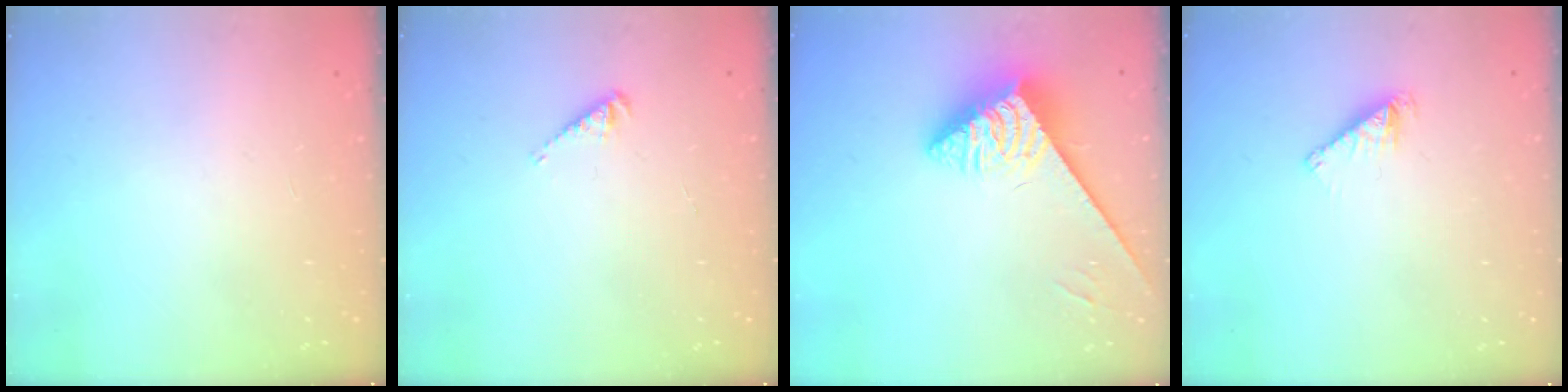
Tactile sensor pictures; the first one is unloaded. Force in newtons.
{"total": 2.7, "press": 2.7, "slide": 0.3}
{"total": 3.7, "press": 3.7, "slide": 0.6}
{"total": 2.9, "press": 2.9, "slide": 0.2}